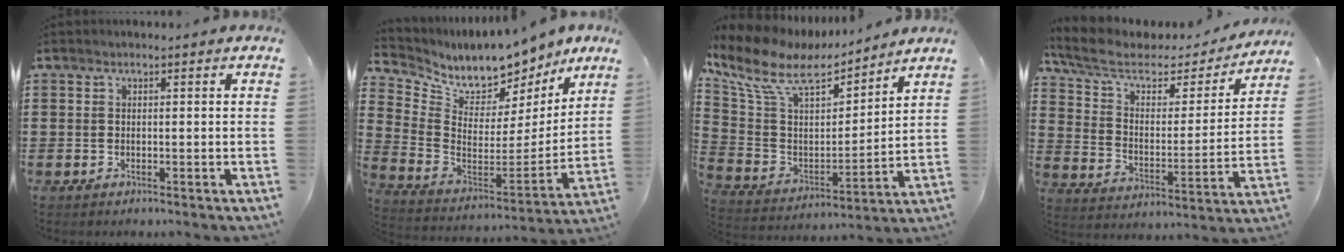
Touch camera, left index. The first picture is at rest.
{"total": 9.0, "force": [8.3, 3.0, 1.6], "torque": [-0.066, -0.071, 0.144]}
{"total": 10.8, "force": [7.5, 4.7, 6.1], "torque": [-0.151, -0.035, 0.131]}
{"total": 7.2, "force": [4.7, 3.5, 4.2], "torque": [-0.109, -0.022, 0.077]}